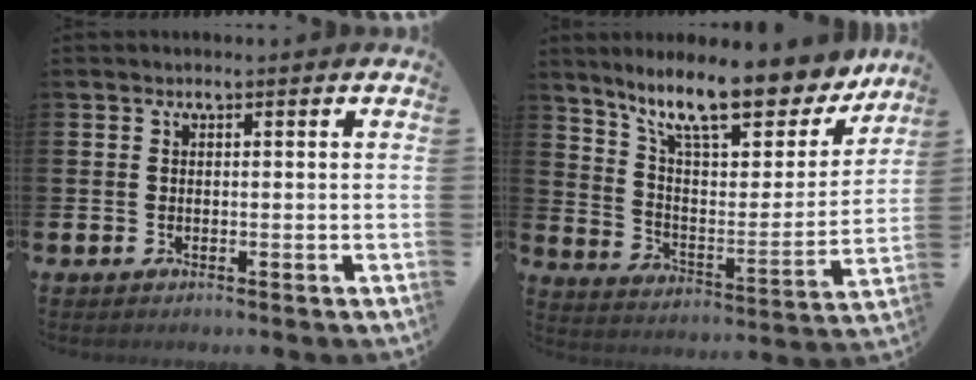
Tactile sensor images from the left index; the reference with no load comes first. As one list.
[{"total": 13.7, "force": [11.0, 3.8, 7.1], "torque": [-0.151, -0.070, 0.188]}]